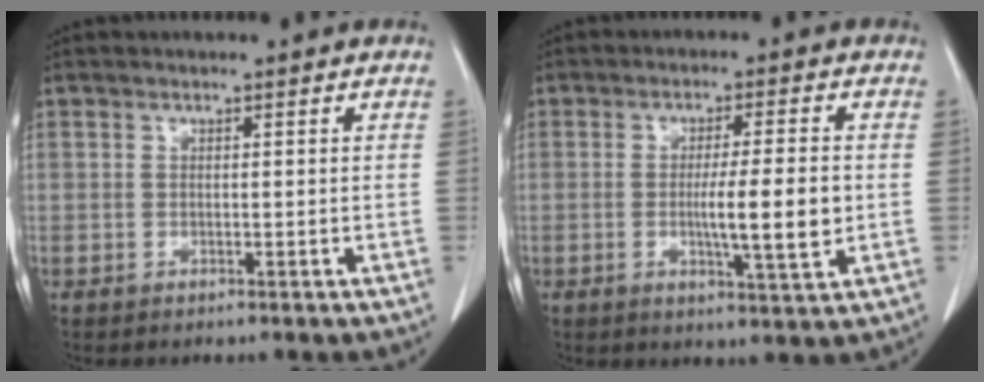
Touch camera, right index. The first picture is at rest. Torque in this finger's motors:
{"motor_torque": [1.68, -0.28, 0.65, 0.14]}